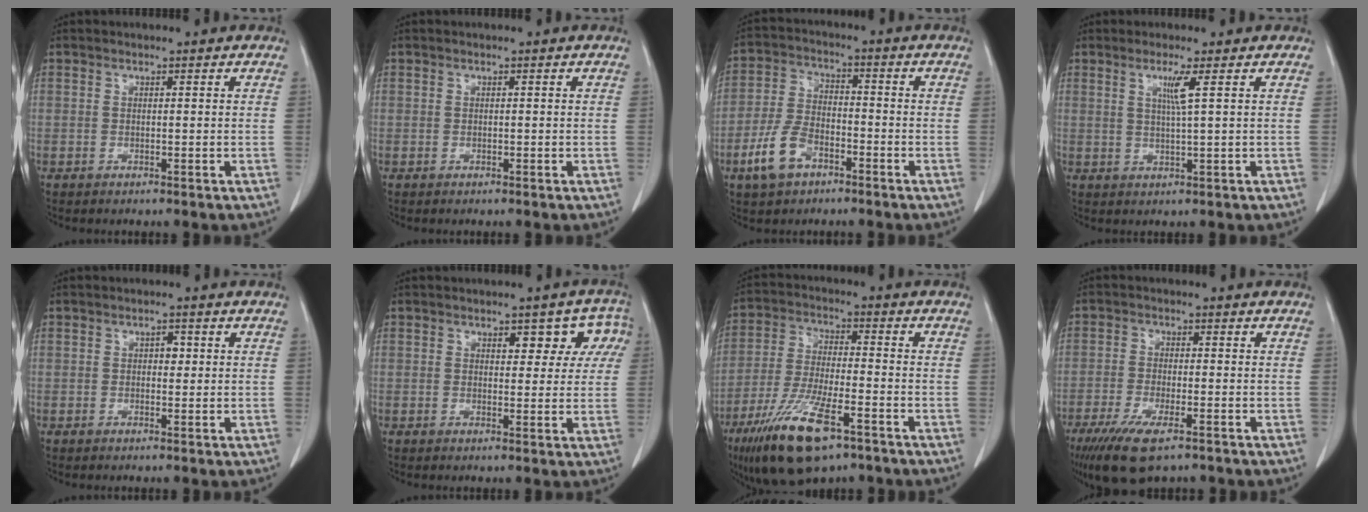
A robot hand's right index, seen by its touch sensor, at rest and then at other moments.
{"total": 0.0}
{"total": 8.2, "force": [-4.4, 4.5, 5.3], "torque": [-0.125, 0.005, -0.081]}
{"total": 3.1, "force": [1.2, -0.8, 2.7], "torque": [-0.055, -0.006, 0.024]}
{"total": 1.4, "force": [0.3, 0.9, 1.1], "torque": [-0.011, 0.003, 0.003]}
{"total": 6.0, "force": [2.2, 3.7, 4.2], "torque": [-0.026, 0.024, 0.023]}
{"total": 14.3, "force": [-8.5, 3.4, 10.9], "torque": [-0.221, -0.027, -0.147]}
{"total": 9.1, "force": [-6.0, 2.2, 6.5], "torque": [-0.116, -0.020, -0.096]}